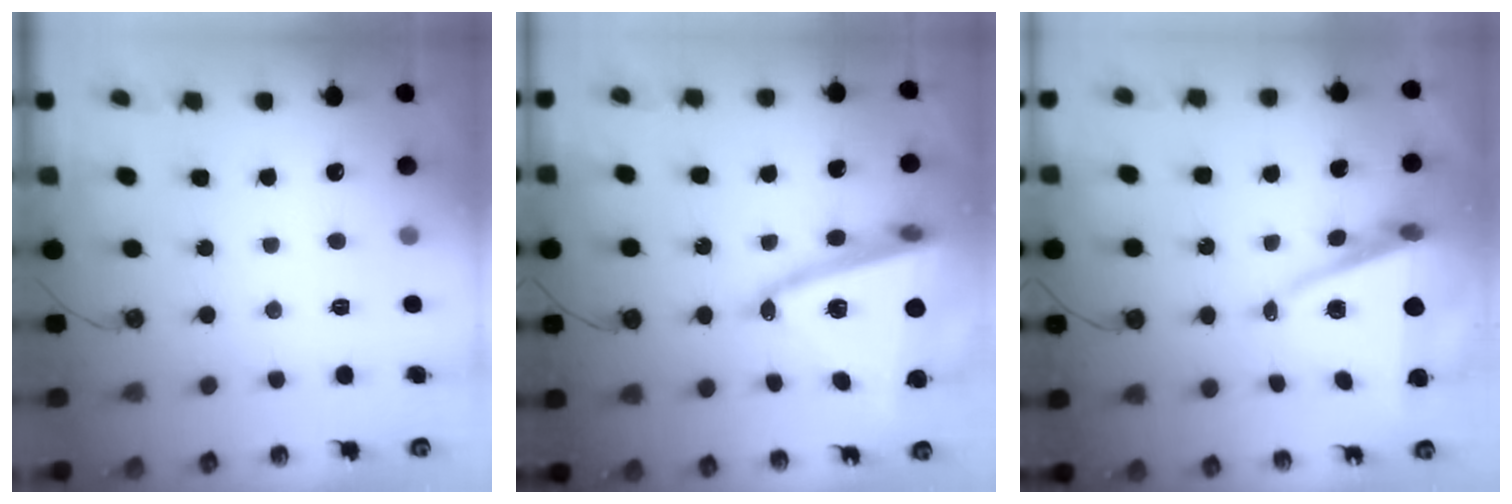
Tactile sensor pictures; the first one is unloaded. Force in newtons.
{"total": 21.0, "press": 20.8, "slide": 2.6}
{"total": 9.1, "press": 8.1, "slide": 4.1}